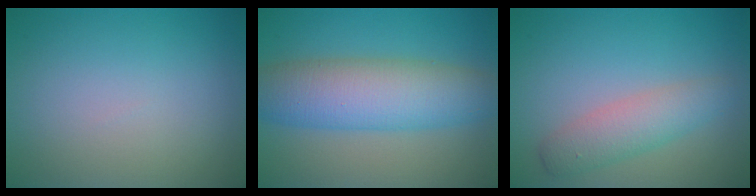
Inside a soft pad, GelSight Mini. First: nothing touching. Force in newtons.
{"total": 7.9, "press": 7.9, "slide": 0.1}
{"total": 3.3, "press": 3.3, "slide": 0.1}